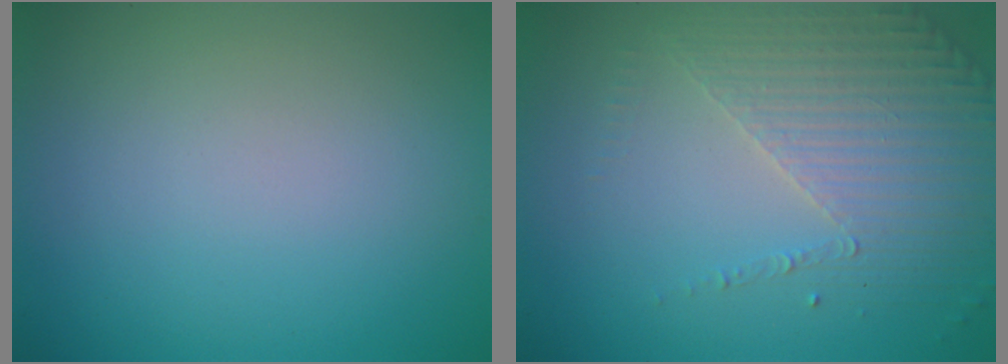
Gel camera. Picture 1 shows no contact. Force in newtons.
{"total": 4.2, "press": 3.1, "slide": 2.9}